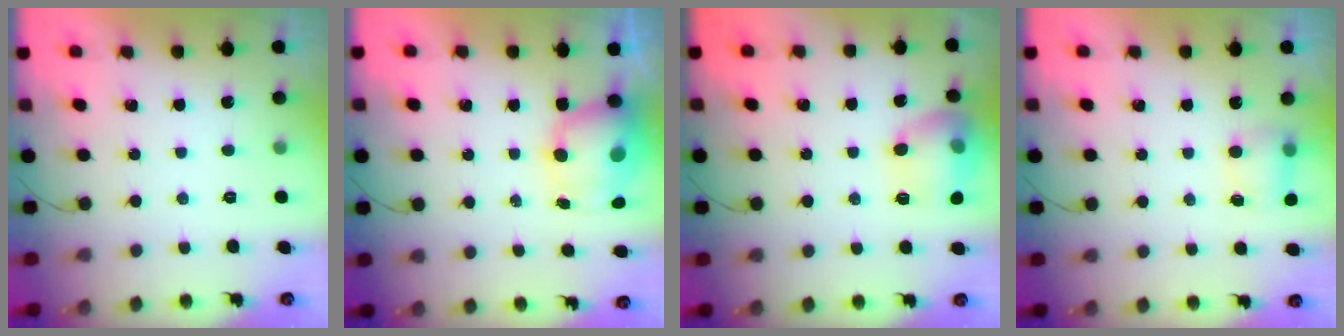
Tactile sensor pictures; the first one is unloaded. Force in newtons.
{"total": 9.2, "press": 9.1, "slide": 1.7}
{"total": 14.9, "press": 14.8, "slide": 1.4}
{"total": 4.6, "press": 4.5, "slide": 0.8}